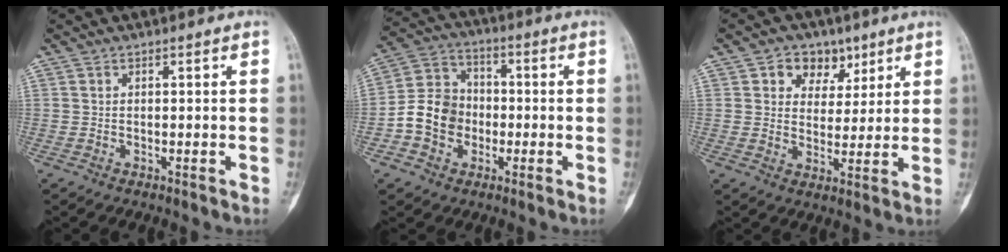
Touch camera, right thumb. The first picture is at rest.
{"total": 10.6, "force": [-2.4, 9.1, 5.0], "torque": [-0.071, 0.036, -0.051]}
{"total": 7.8, "force": [4.0, 6.0, 2.9], "torque": [-0.004, -0.011, 0.059]}